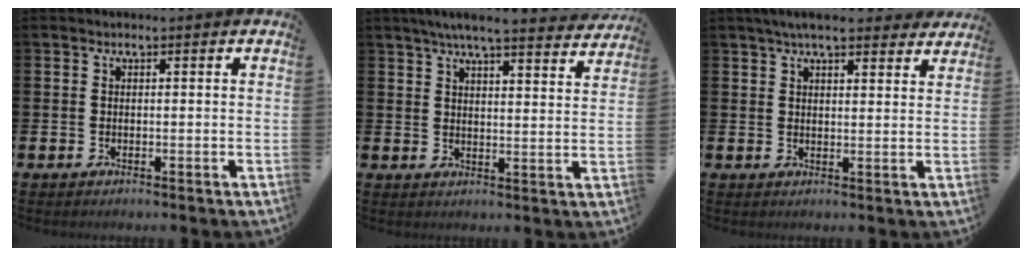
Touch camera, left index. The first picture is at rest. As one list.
[{"total": 6.1, "force": [5.8, 0.2, 2.1], "torque": [-0.050, -0.030, 0.099]}, {"total": 5.4, "force": [4.9, 1.1, 2.1], "torque": [-0.040, -0.016, 0.086]}]